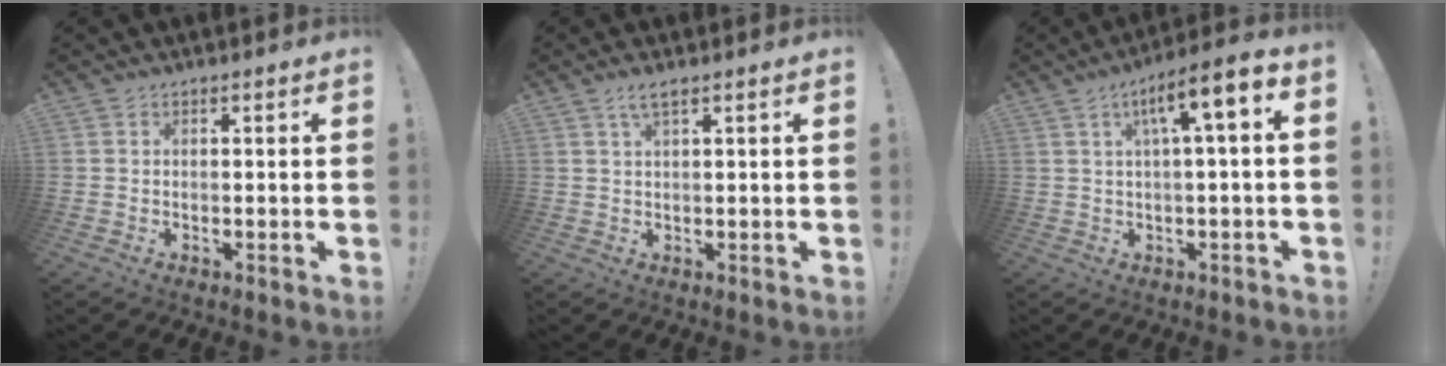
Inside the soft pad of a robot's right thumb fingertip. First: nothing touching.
{"total": 3.0, "force": [1.7, 0.5, 2.3], "torque": [-0.049, 0.000, 0.031]}
{"total": 9.0, "force": [2.1, 1.3, 8.7], "torque": [-0.136, -0.012, 0.031]}